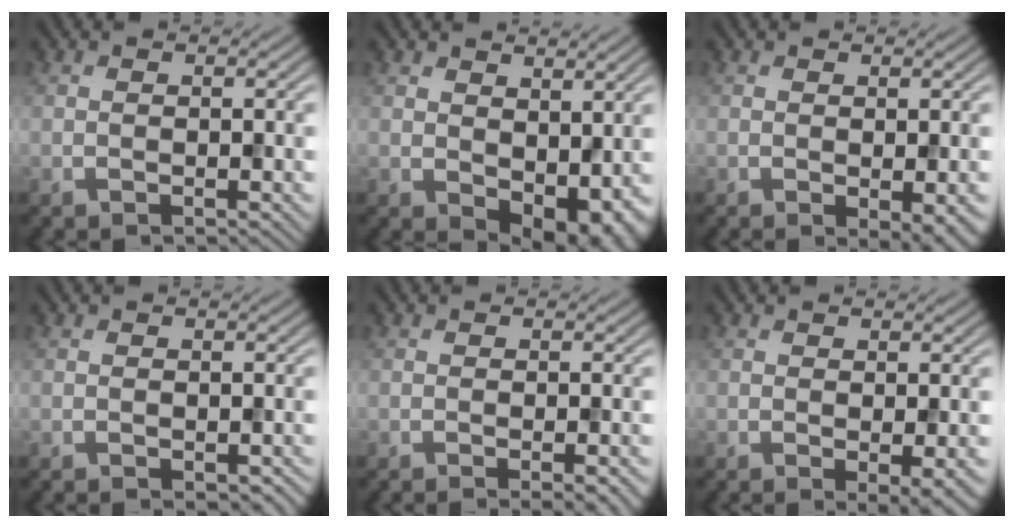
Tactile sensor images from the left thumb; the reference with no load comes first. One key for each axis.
{"total": 6.4, "fx": 0.3, "fy": 4.1, "fz": 4.9, "tx": -0.069, "ty": -0.023, "tz": 0.019}
{"total": 3.1, "fx": -0.9, "fy": 0.7, "fz": 2.9, "tx": -0.044, "ty": -0.007, "tz": -0.009}
{"total": 1.3, "fx": -0.8, "fy": 0.4, "fz": 1.0, "tx": -0.014, "ty": -0.002, "tz": -0.007}
{"total": 3.4, "fx": -1.5, "fy": 0.8, "fz": 2.9, "tx": -0.032, "ty": 0.004, "tz": -0.022}
{"total": 3.1, "fx": -0.6, "fy": 0.7, "fz": 3.0, "tx": -0.047, "ty": -0.005, "tz": -0.008}